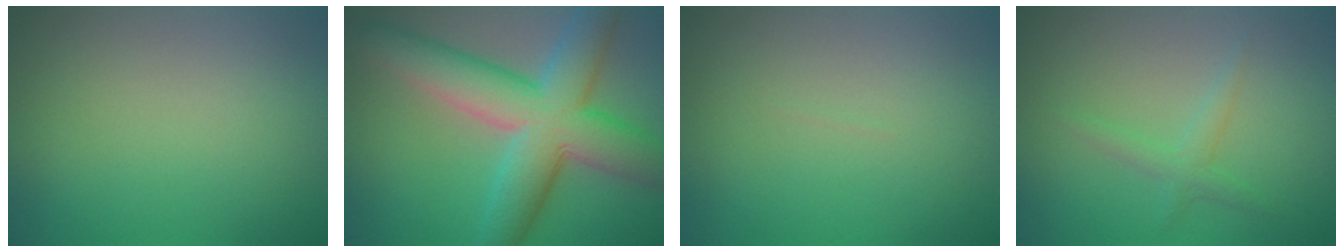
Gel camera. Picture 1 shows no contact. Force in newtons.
{"total": 10.5, "press": 10.5, "slide": 0.7}
{"total": 0.0}
{"total": 1.7, "press": 1.7, "slide": 0.0}